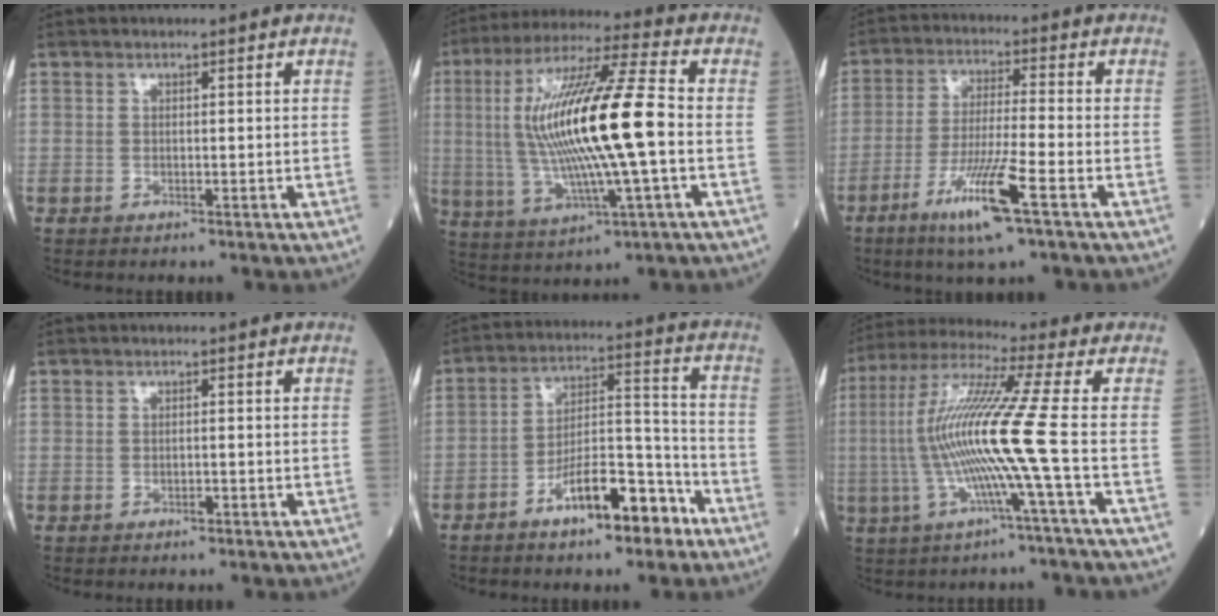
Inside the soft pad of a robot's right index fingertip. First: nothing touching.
{"total": 19.0, "force": [-0.1, 1.5, 19.0], "torque": [-0.378, 0.012, -0.004]}
{"total": 10.4, "force": [-5.3, -0.2, 9.0], "torque": [-0.176, -0.018, -0.100]}
{"total": 0.9, "force": [-0.5, 0.3, 0.7], "torque": [-0.014, 0.000, -0.007]}
{"total": 11.3, "force": [-6.9, 3.3, 8.3], "torque": [-0.141, 0.020, -0.113]}
{"total": 13.6, "force": [-2.0, -2.3, 13.2], "torque": [-0.268, 0.001, -0.048]}